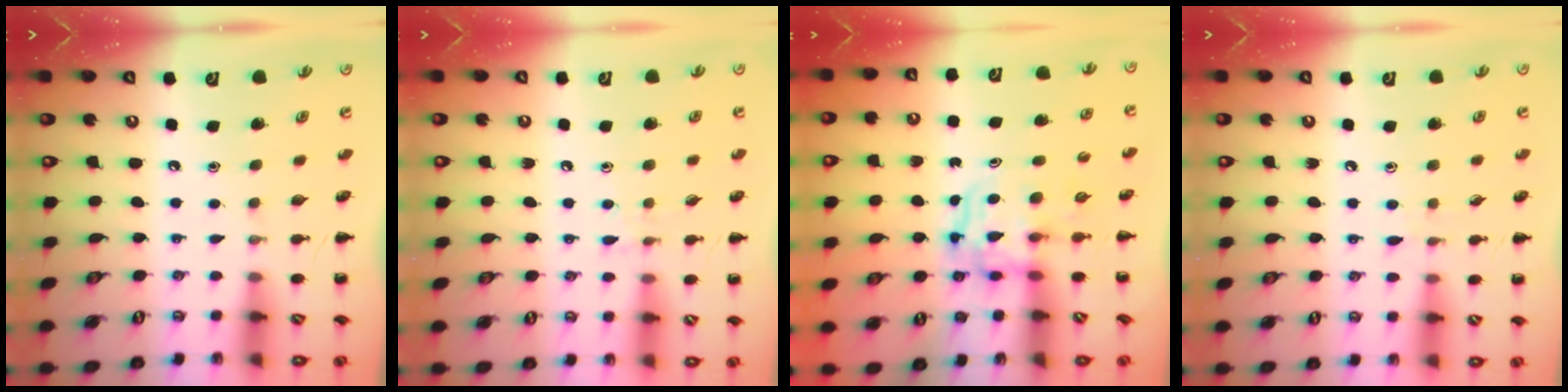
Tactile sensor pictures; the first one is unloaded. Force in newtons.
{"total": 5.1, "press": 4.8, "slide": 1.5}
{"total": 3.6, "press": 3.6, "slide": 0.2}
{"total": 4.8, "press": 4.3, "slide": 2.0}